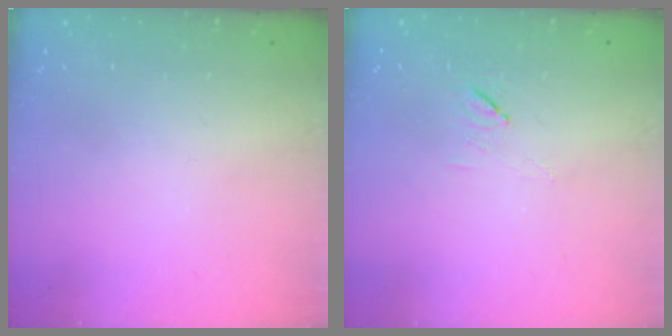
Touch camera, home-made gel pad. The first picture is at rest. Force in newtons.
{"total": 5.4, "press": 5.3, "slide": 1.0}